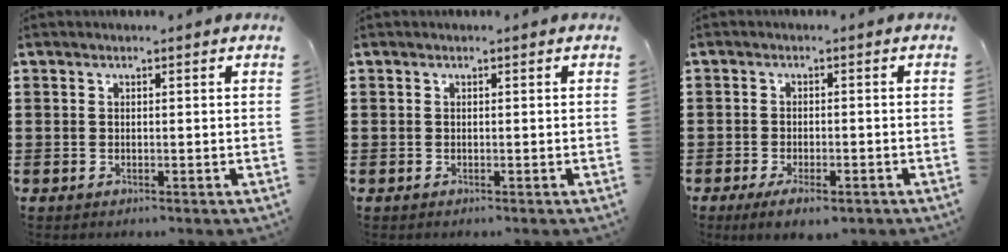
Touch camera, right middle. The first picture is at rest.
{"total": 0.0}
{"total": 3.3, "force": [-2.4, 1.0, 2.1], "torque": [-0.050, -0.003, -0.049]}